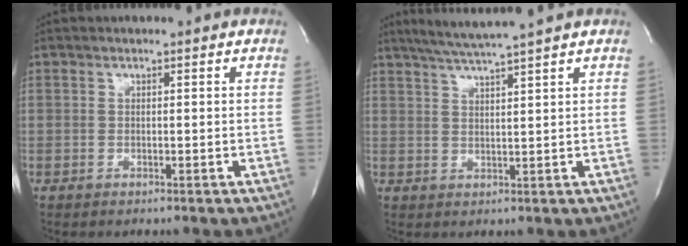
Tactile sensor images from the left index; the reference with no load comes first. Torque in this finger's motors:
{"motor_torque": [-0.01, -0.16, -0.15, 0.00]}